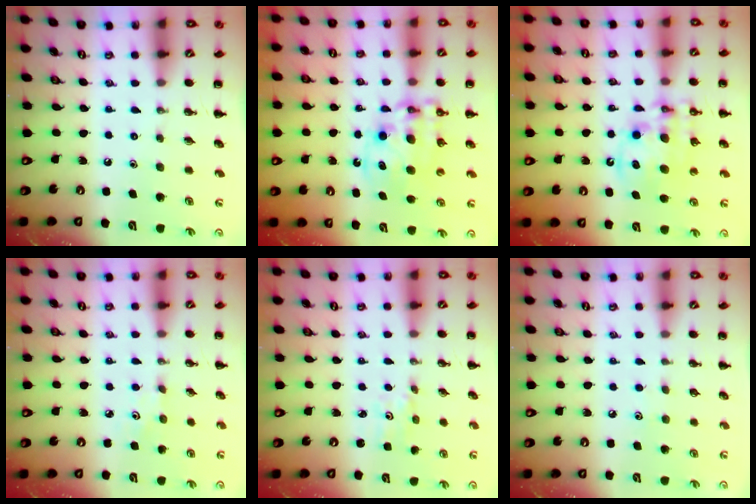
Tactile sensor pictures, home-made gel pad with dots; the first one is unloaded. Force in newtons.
{"total": 11.2, "press": 10.9, "slide": 2.7}
{"total": 12.5, "press": 12.1, "slide": 2.9}
{"total": 1.8, "press": 1.7, "slide": 0.6}
{"total": 0.9, "press": 0.8, "slide": 0.4}
{"total": 3.7, "press": 3.6, "slide": 1.0}